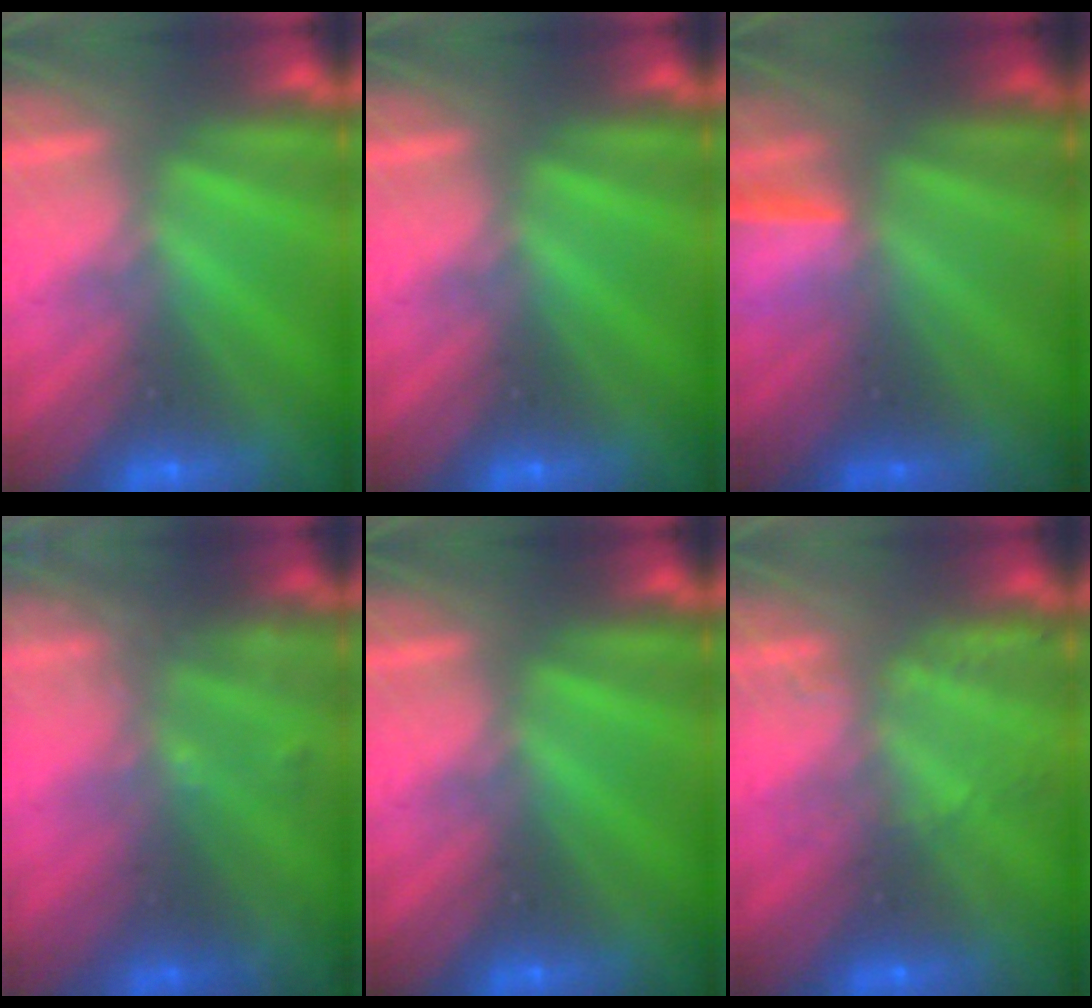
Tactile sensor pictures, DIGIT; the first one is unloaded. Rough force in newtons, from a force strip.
{"total": 0.0}
{"total": 1.6}
{"total": 2.0}
{"total": 0.0}
{"total": 2.2}